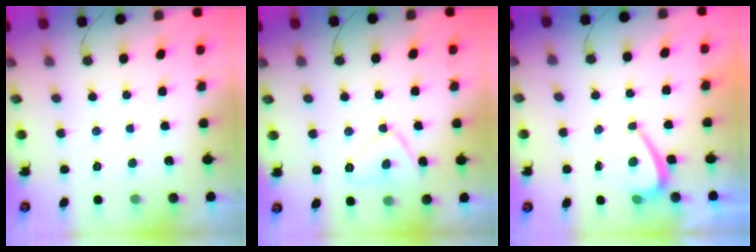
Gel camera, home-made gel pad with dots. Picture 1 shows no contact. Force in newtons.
{"total": 8.5, "press": 8.5, "slide": 0.5}
{"total": 1.4, "press": 1.3, "slide": 0.6}